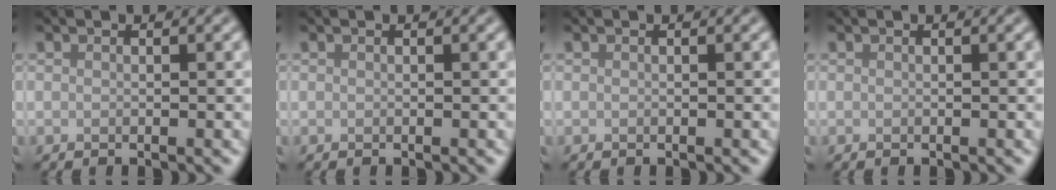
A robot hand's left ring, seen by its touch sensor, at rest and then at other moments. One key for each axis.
{"total": 0.0}
{"total": 0.0}
{"total": 0.0}